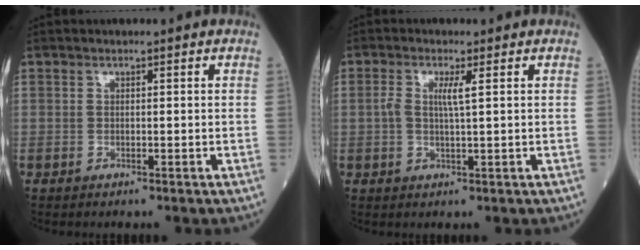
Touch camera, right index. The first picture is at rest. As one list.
[{"total": 3.0, "force": [0.7, 0.2, 3.0], "torque": [-0.064, 0.005, 0.011]}]